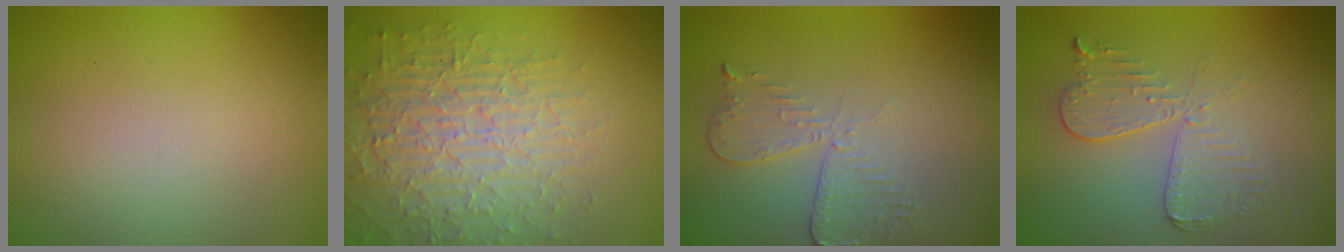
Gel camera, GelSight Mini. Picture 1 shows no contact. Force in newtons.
{"total": 6.5, "press": 5.1, "slide": 4.0}
{"total": 3.0, "press": 2.6, "slide": 1.5}
{"total": 3.4, "press": 3.0, "slide": 1.7}